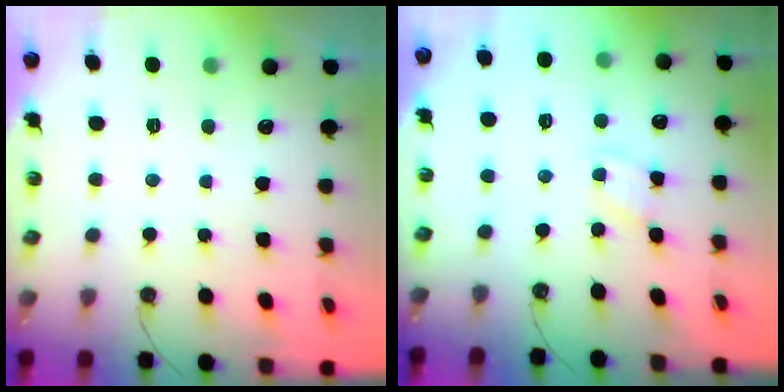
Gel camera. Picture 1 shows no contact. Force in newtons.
{"total": 2.6, "press": 2.6, "slide": 0.4}